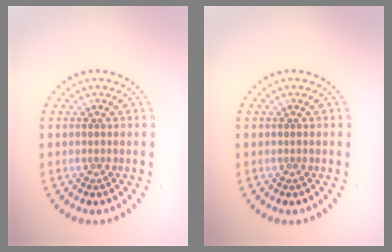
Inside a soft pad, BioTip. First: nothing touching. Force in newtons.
{"total": 0.0}